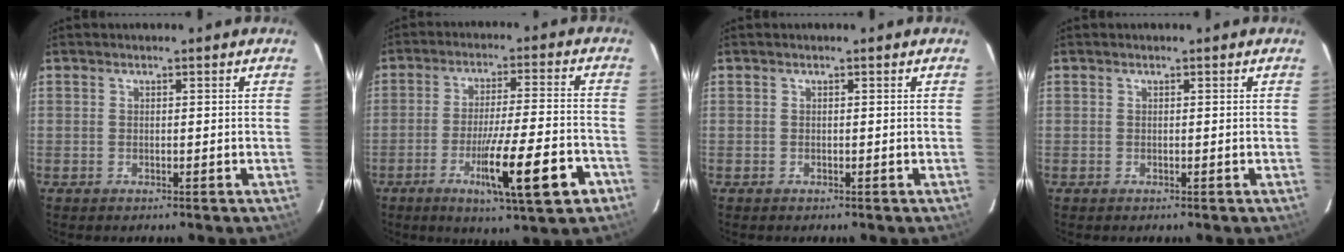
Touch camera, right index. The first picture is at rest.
{"total": 13.3, "force": [-6.0, 0.7, 11.9], "torque": [-0.194, -0.016, -0.086]}
{"total": 0.0}
{"total": 0.0}